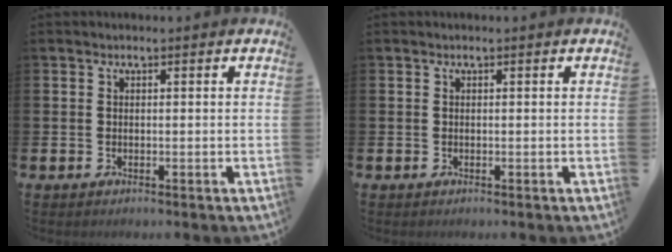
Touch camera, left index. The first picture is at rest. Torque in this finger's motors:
{"motor_torque": [0.01, 0.03, 0.02, 0.00]}